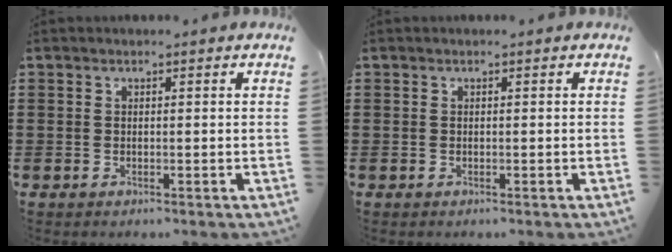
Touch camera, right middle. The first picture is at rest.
{"total": 0.0}